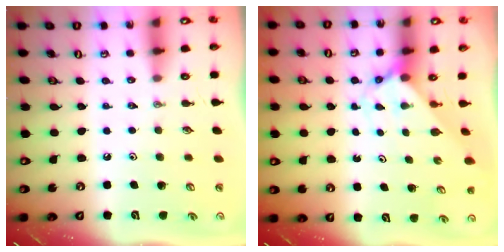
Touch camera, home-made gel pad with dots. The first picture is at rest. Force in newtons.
{"total": 2.3, "press": 2.2, "slide": 0.2}